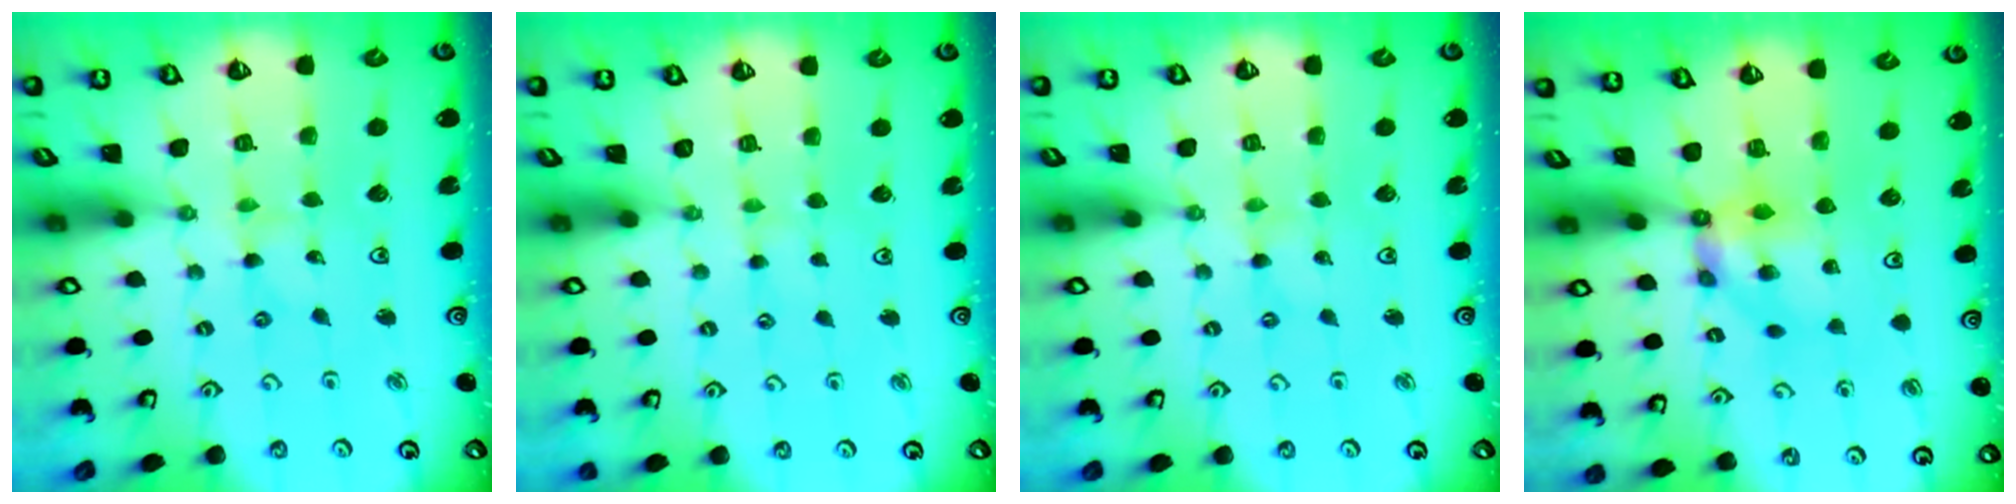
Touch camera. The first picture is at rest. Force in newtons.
{"total": 0.0}
{"total": 0.0}
{"total": 6.7, "press": 6.7, "slide": 0.2}